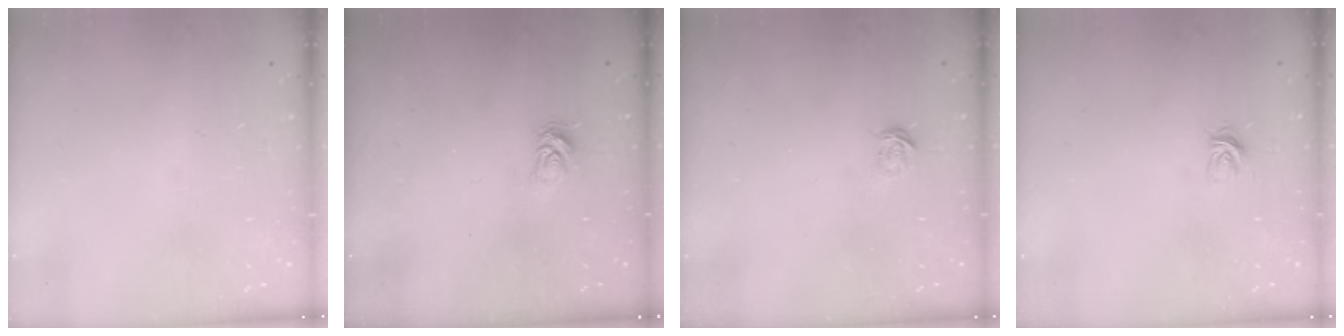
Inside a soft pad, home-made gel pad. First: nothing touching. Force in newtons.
{"total": 5.1, "press": 5.1, "slide": 0.6}
{"total": 1.8, "press": 1.8, "slide": 0.2}
{"total": 3.3, "press": 3.3, "slide": 0.4}